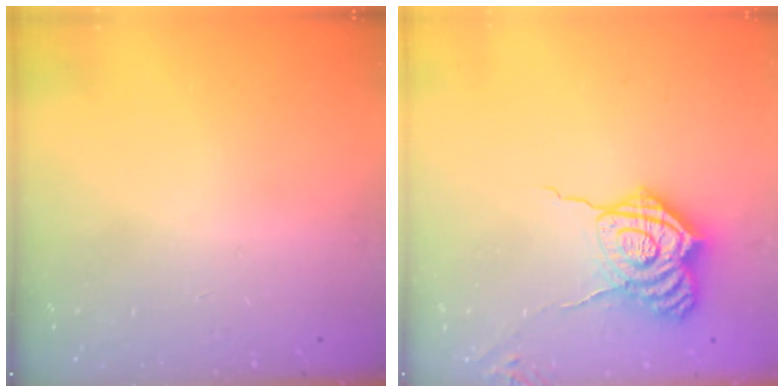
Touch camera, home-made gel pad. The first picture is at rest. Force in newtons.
{"total": 14.3, "press": 14.3, "slide": 1.1}